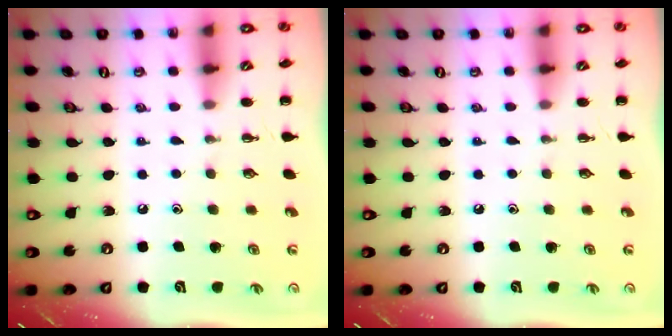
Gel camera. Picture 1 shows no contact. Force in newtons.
{"total": 0.0}